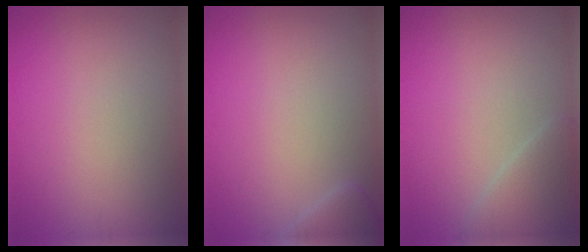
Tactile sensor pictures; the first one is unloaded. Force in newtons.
{"total": 1.6, "press": 1.6, "slide": 0.2}
{"total": 2.5, "press": 2.5, "slide": 0.2}